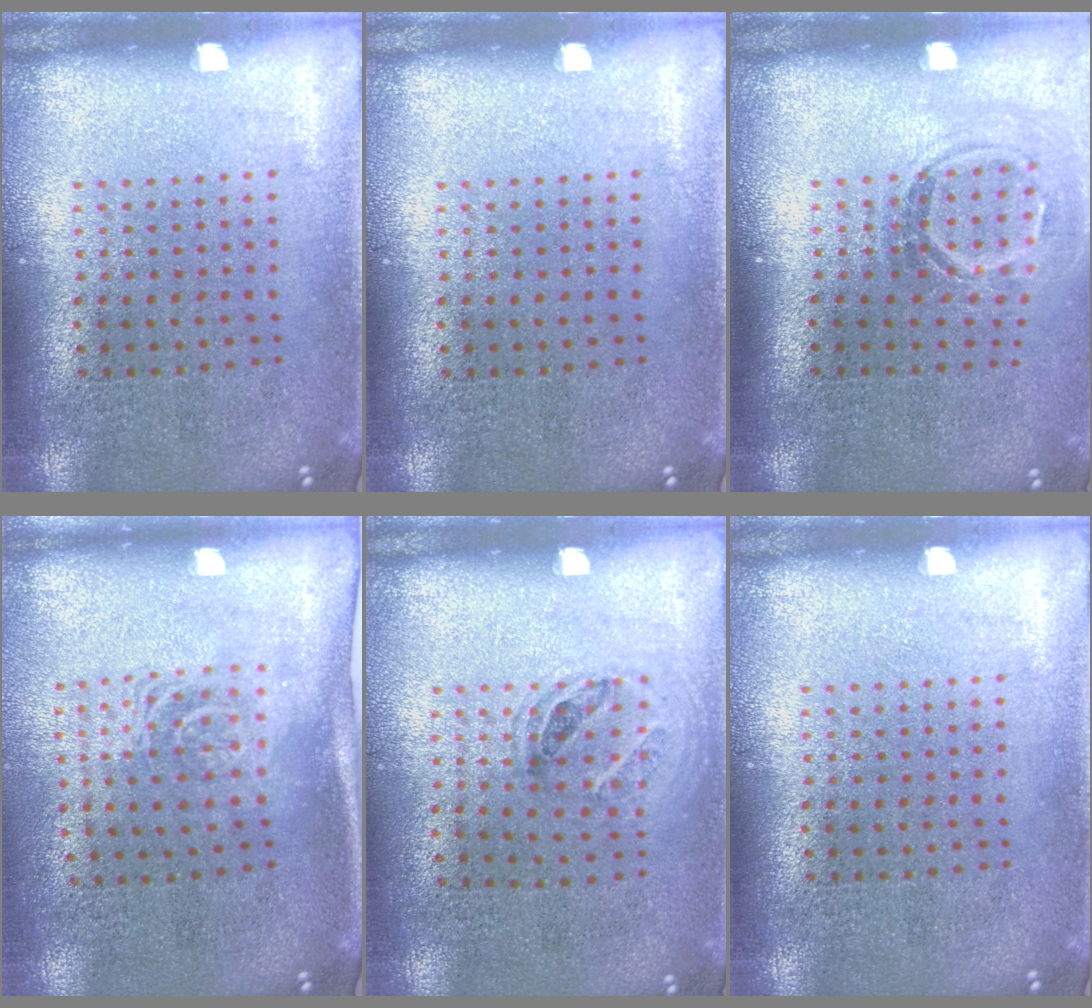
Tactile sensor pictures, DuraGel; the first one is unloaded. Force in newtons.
{"total": 0.0}
{"total": 1.7, "press": 1.1, "slide": 1.3}
{"total": 1.7, "press": 1.2, "slide": 1.1}
{"total": 1.0, "press": 0.7, "slide": 0.6}
{"total": 0.0}